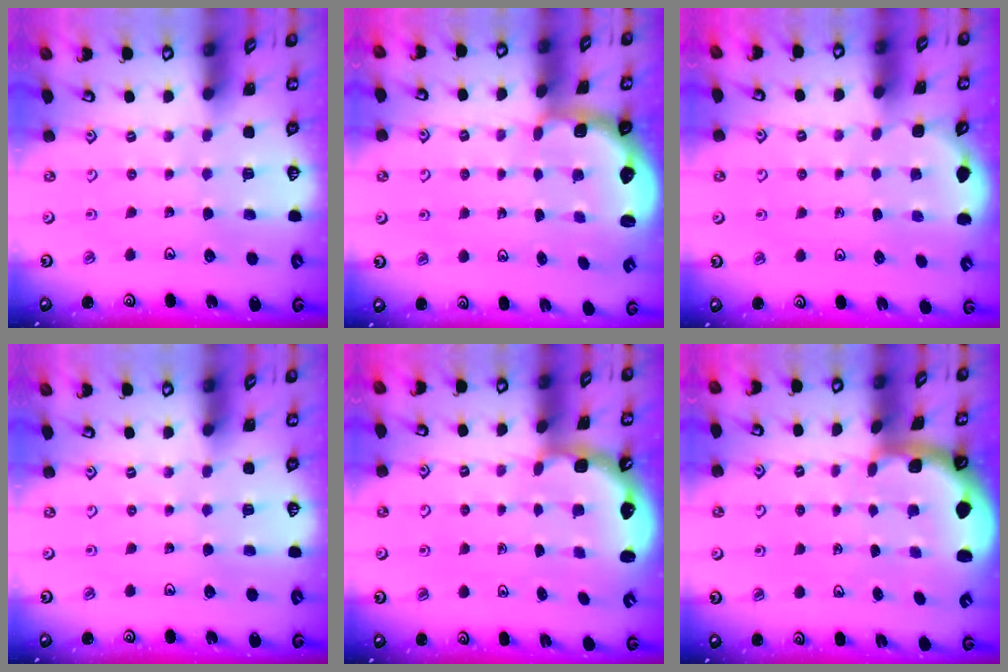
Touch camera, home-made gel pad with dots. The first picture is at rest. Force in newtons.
{"total": 2.5, "press": 1.9, "slide": 1.7}
{"total": 2.2, "press": 1.7, "slide": 1.3}
{"total": 0.0}
{"total": 2.8, "press": 2.2, "slide": 1.8}
{"total": 1.6, "press": 1.6, "slide": 0.2}